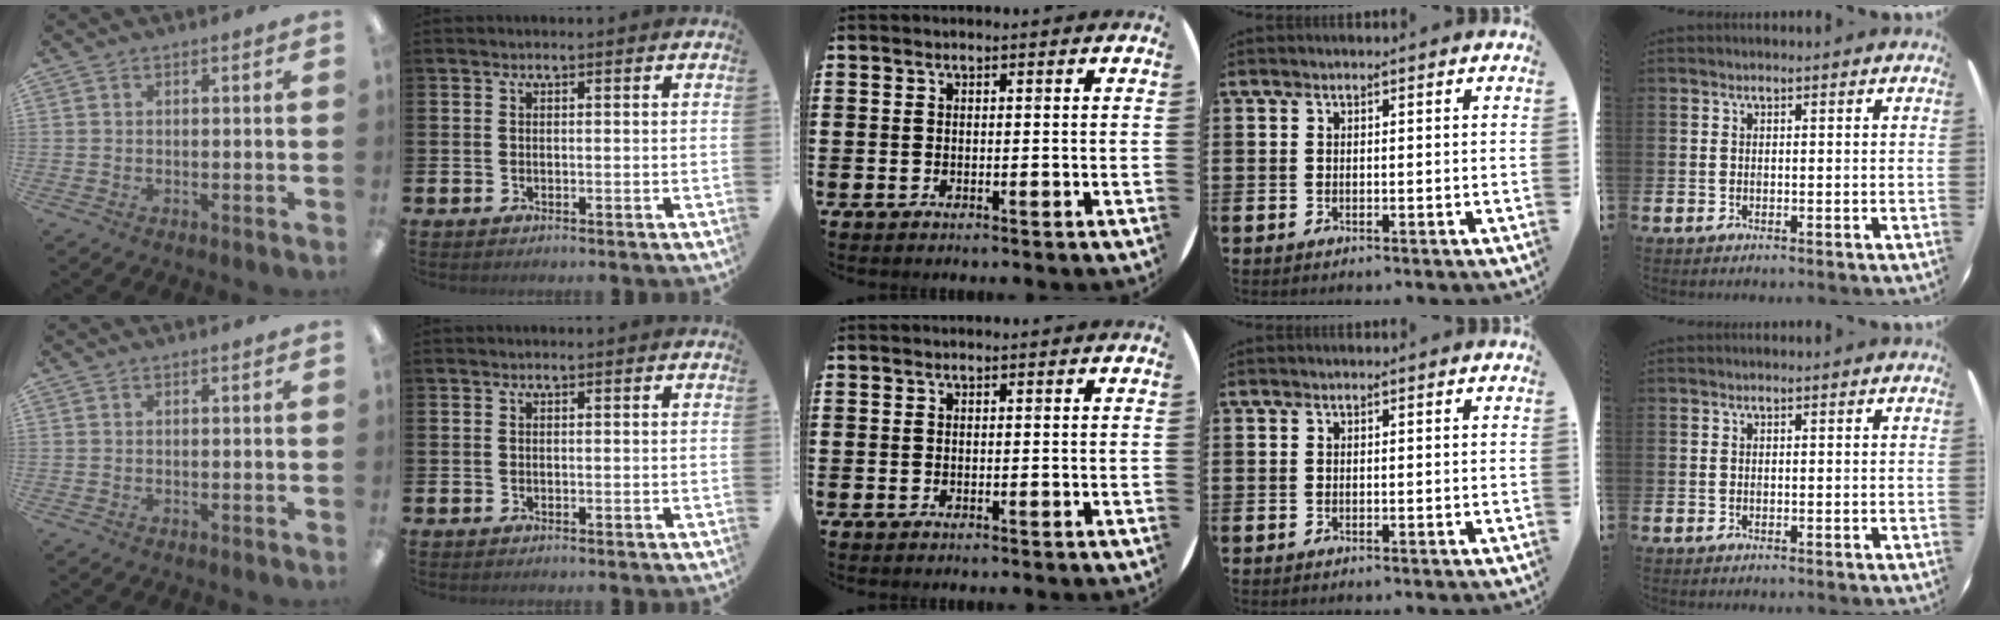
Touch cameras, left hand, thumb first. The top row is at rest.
{}